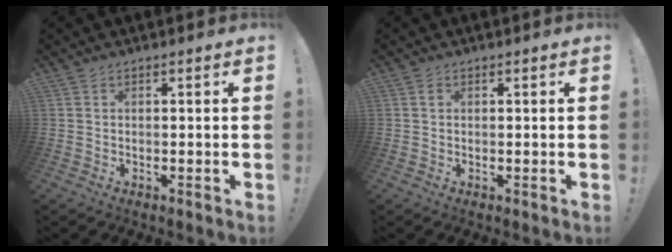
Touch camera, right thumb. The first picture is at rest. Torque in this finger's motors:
{"motor_torque": [-0.02, 0.24, 0.03, -0.19, 0.00]}